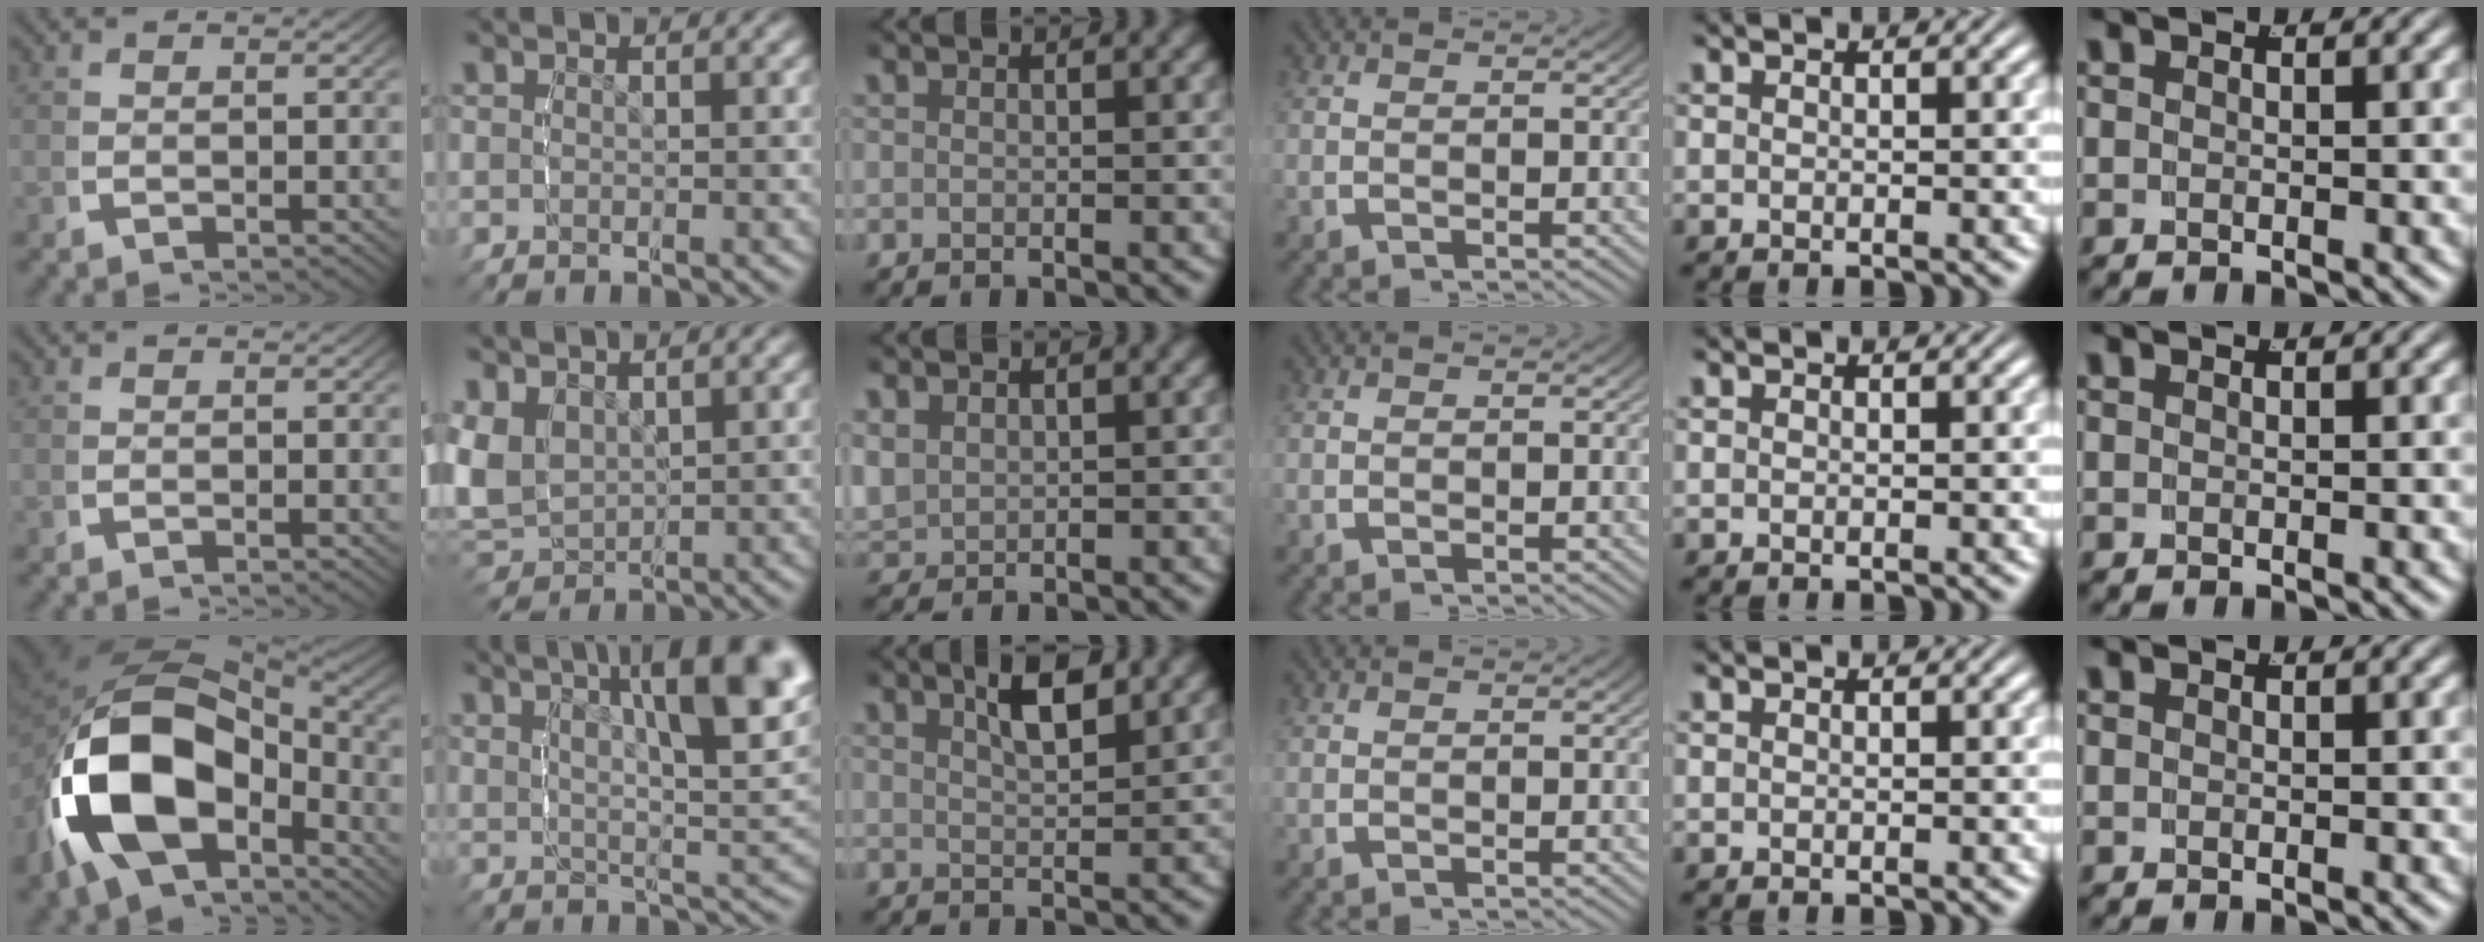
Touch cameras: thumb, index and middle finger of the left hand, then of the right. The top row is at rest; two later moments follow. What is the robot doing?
{"motion": "lift_and_place", "object": "lipstick"}